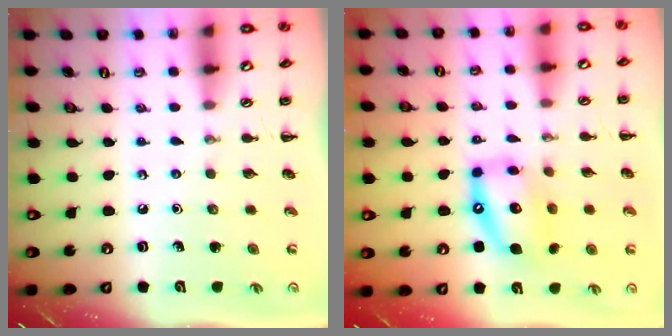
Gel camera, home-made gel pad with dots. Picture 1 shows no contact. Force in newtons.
{"total": 13.2, "press": 12.7, "slide": 3.5}